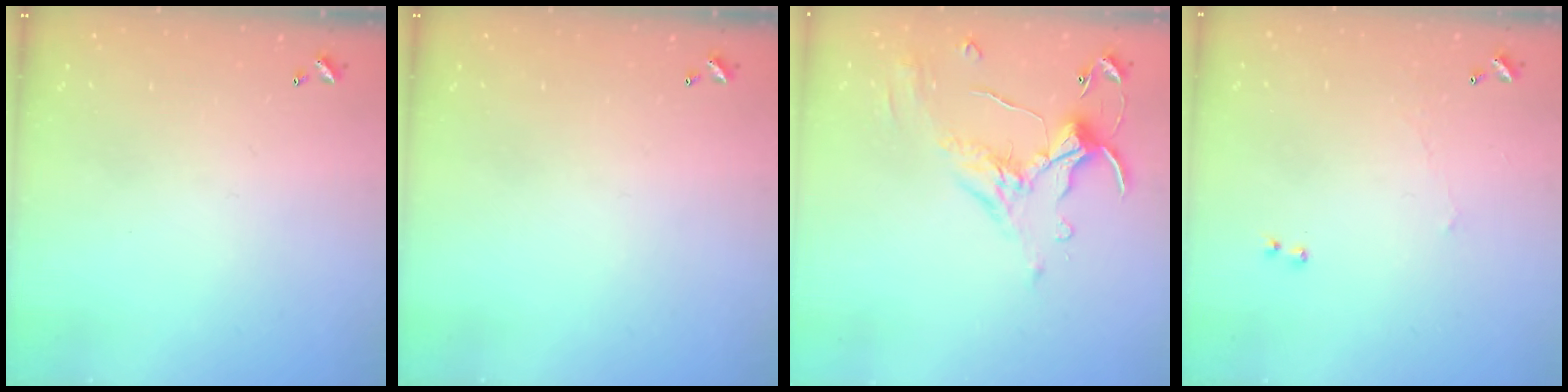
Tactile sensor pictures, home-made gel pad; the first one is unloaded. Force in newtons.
{"total": 0.0}
{"total": 1.7, "press": 1.3, "slide": 1.1}
{"total": 0.7, "press": 0.0, "slide": 0.7}